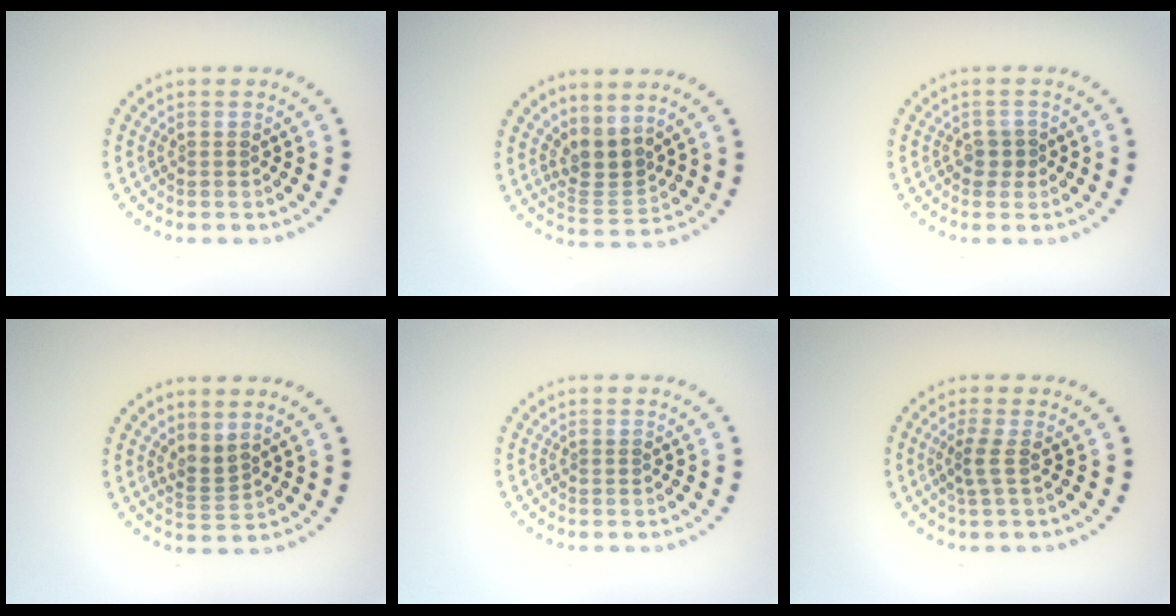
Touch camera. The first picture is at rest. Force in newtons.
{"total": 2.8, "press": 2.1, "slide": 1.9}
{"total": 1.0, "press": 0.8, "slide": 0.7}
{"total": 1.8, "press": 1.3, "slide": 1.1}
{"total": 0.0}
{"total": 1.7, "press": 1.1, "slide": 1.3}